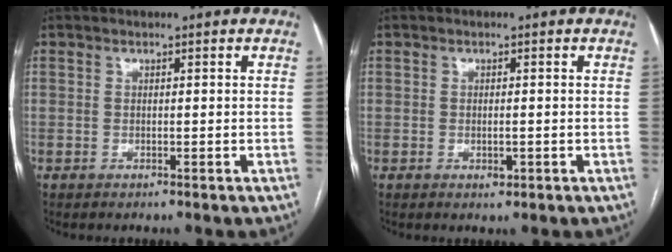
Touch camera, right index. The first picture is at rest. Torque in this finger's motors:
{"motor_torque": [0.21, 0.18, -0.02, 0.02]}